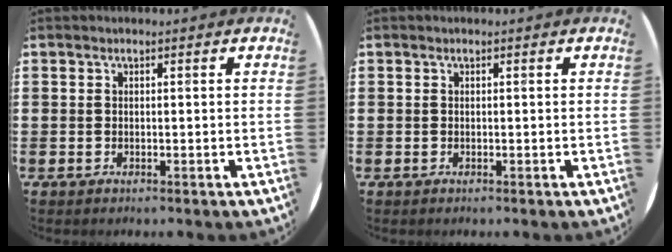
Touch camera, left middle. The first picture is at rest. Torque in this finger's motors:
{"motor_torque": [0.36, -0.50, 0.00, -0.01]}